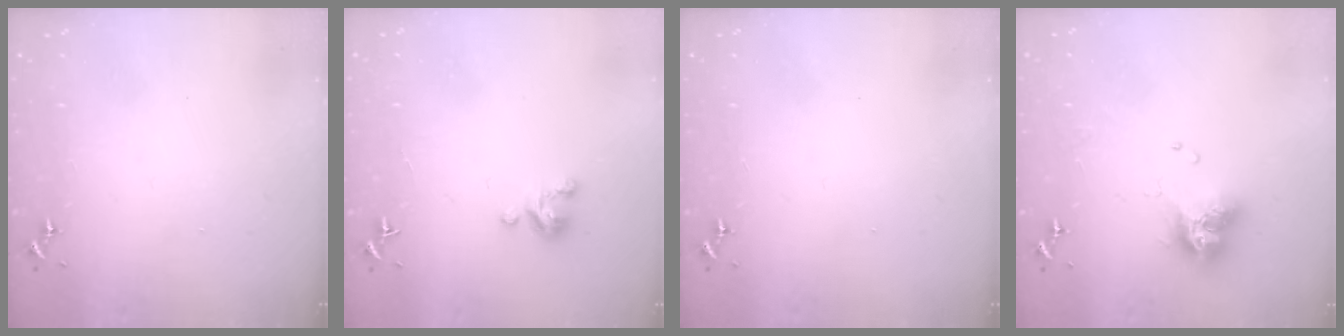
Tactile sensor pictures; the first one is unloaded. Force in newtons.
{"total": 4.6, "press": 4.5, "slide": 0.3}
{"total": 0.0}
{"total": 11.2, "press": 11.1, "slide": 1.1}